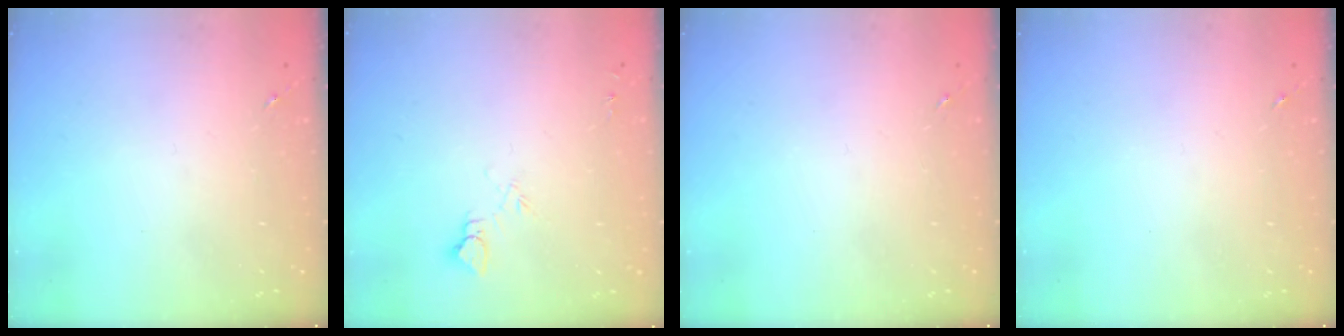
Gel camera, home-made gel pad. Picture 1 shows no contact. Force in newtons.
{"total": 3.7, "press": 3.7, "slide": 0.4}
{"total": 0.0}
{"total": 0.0}